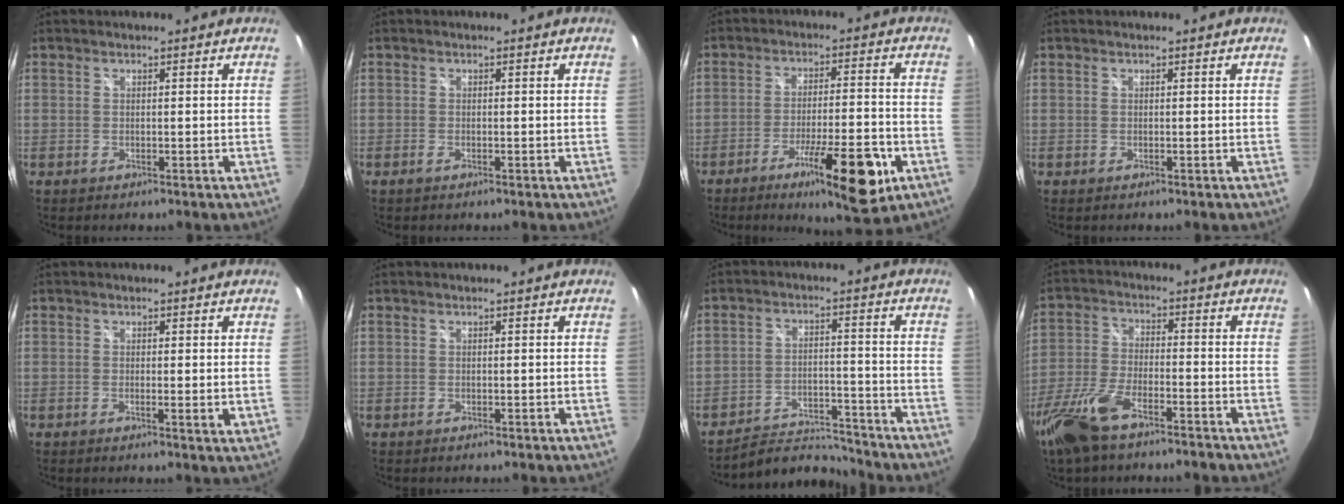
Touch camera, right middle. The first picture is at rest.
{"total": 0.6, "force": [-0.4, 0.1, 0.4], "torque": [-0.010, -0.001, -0.010]}
{"total": 14.1, "force": [-7.1, 2.4, 11.9], "torque": [-0.197, -0.020, -0.102]}
{"total": 0.0}
{"total": 2.0, "force": [0.9, 0.0, 1.8], "torque": [-0.026, -0.003, 0.014]}
{"total": 0.0}
{"total": 8.1, "force": [-8.0, 1.4, 0.6], "torque": [-0.032, 0.013, -0.127]}
{"total": 12.7, "force": [-8.8, 4.1, 8.3], "torque": [-0.191, -0.027, -0.171]}